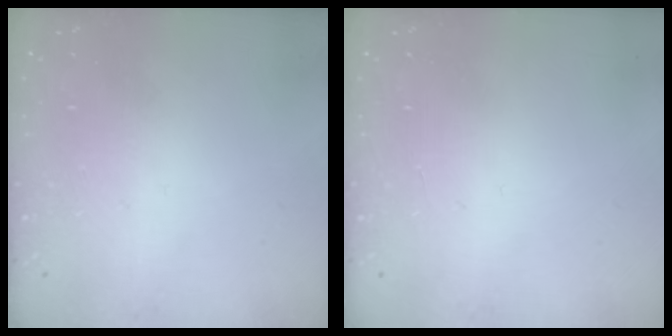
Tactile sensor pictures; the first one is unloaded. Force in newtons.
{"total": 0.0}